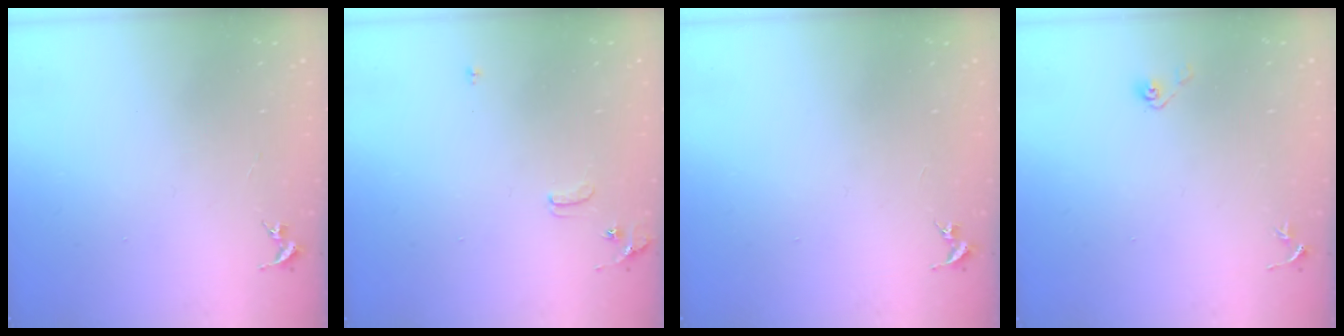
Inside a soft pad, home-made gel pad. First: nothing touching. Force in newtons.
{"total": 6.1, "press": 6.0, "slide": 0.9}
{"total": 0.0}
{"total": 3.9, "press": 3.3, "slide": 2.0}